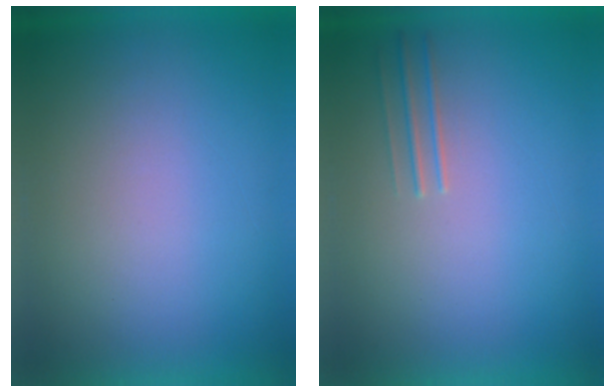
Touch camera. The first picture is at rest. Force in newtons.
{"total": 1.2}